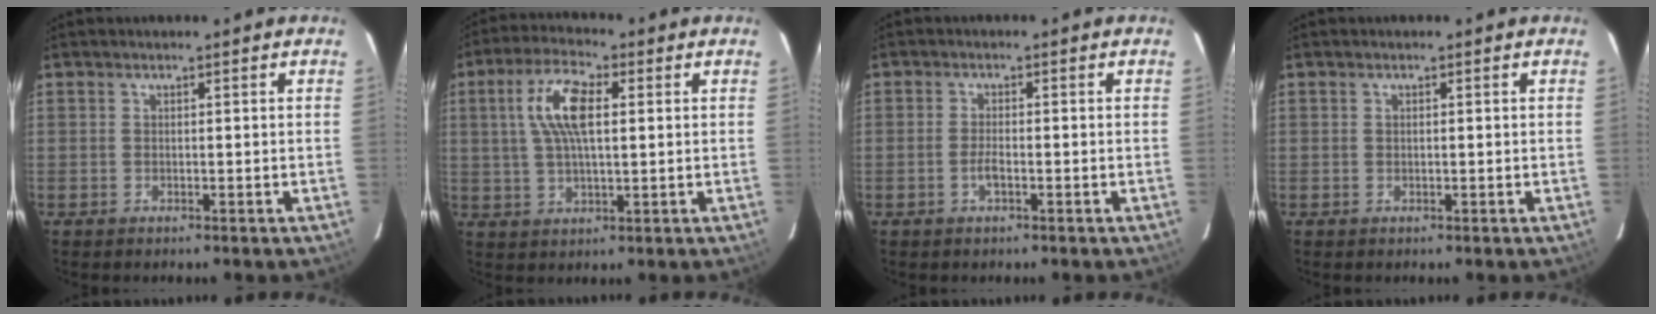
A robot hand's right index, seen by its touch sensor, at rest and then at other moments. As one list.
[{"total": 9.7, "force": [2.3, 3.6, 8.8], "torque": [-0.171, 0.017, 0.042]}, {"total": 2.2, "force": [-0.9, 0.7, 1.8], "torque": [-0.042, 0.001, -0.019]}, {"total": 0.0}]